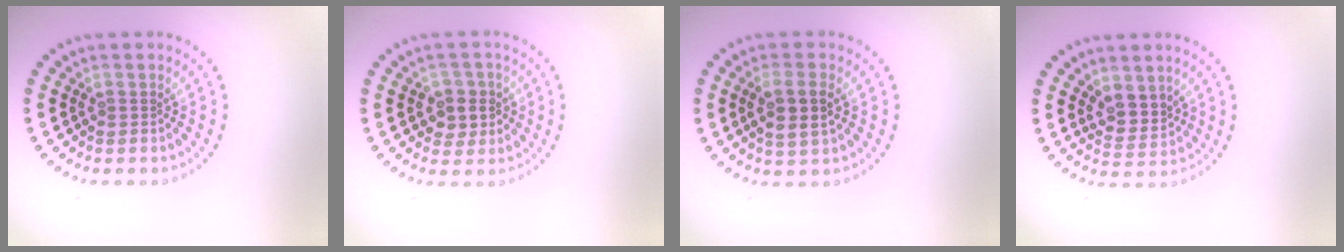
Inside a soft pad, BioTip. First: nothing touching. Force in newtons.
{"total": 2.7, "press": 2.6, "slide": 0.8}
{"total": 3.0, "press": 2.8, "slide": 0.9}
{"total": 2.6, "press": 2.2, "slide": 1.4}